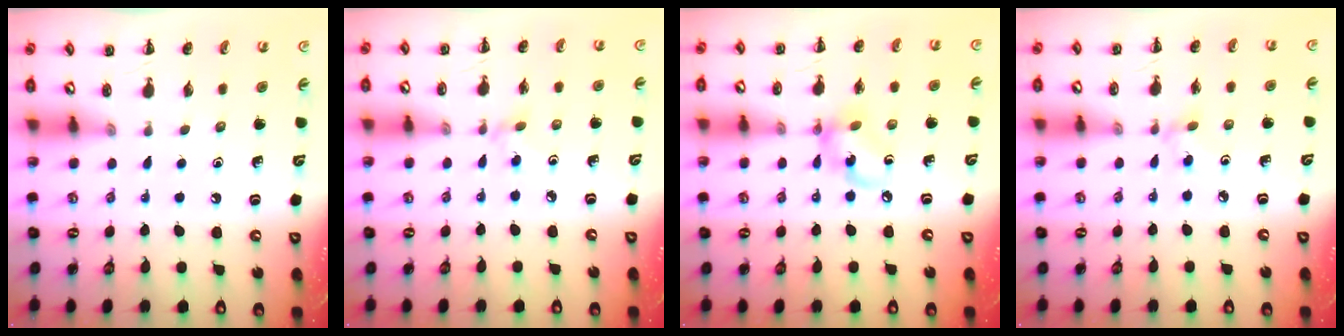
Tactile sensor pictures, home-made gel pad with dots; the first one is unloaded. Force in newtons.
{"total": 2.8, "press": 2.6, "slide": 1.0}
{"total": 9.4, "press": 9.3, "slide": 1.4}
{"total": 3.5, "press": 3.2, "slide": 1.4}